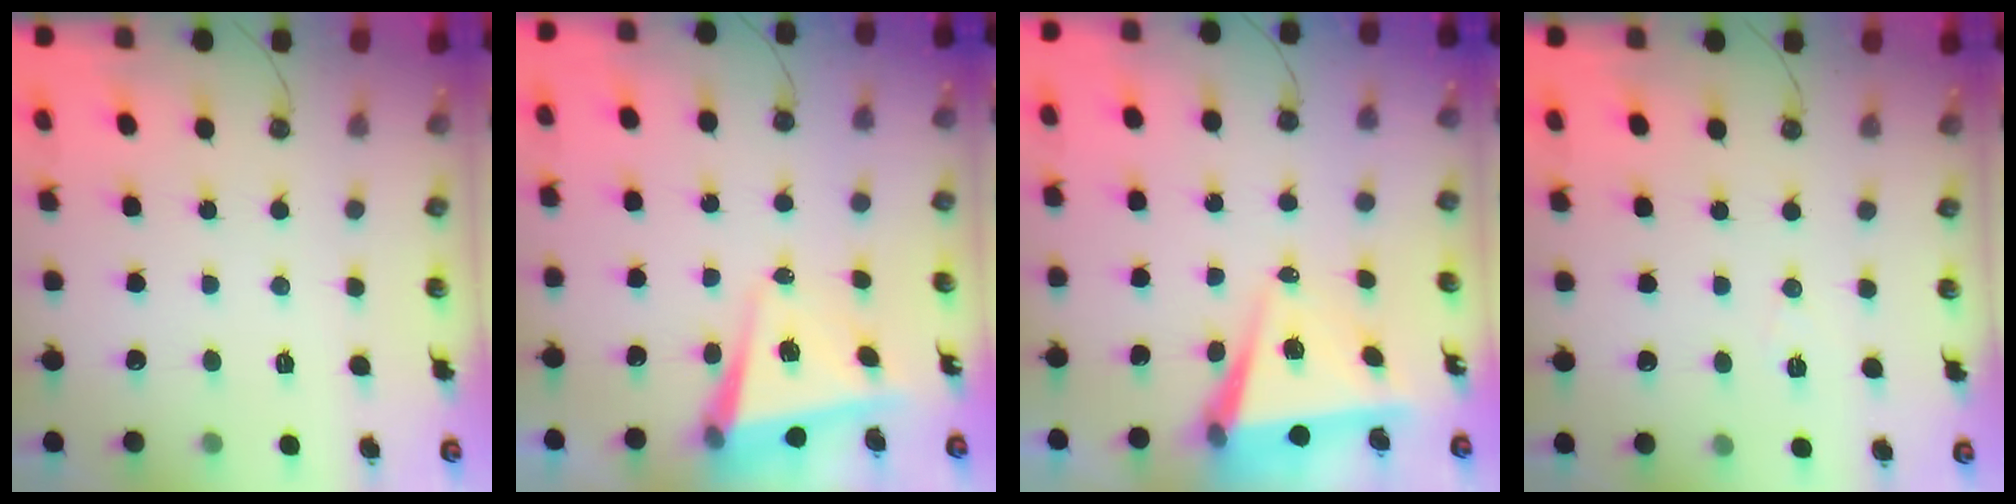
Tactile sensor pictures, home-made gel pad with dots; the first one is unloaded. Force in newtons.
{"total": 5.6, "press": 5.3, "slide": 1.8}
{"total": 6.0, "press": 4.2, "slide": 4.3}
{"total": 5.8, "press": 3.8, "slide": 4.3}